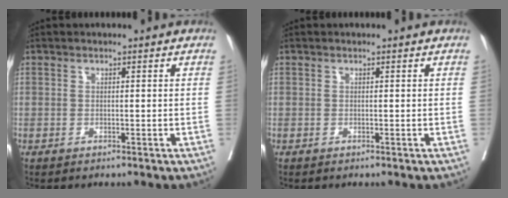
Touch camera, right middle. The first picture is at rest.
{"total": 0.0}